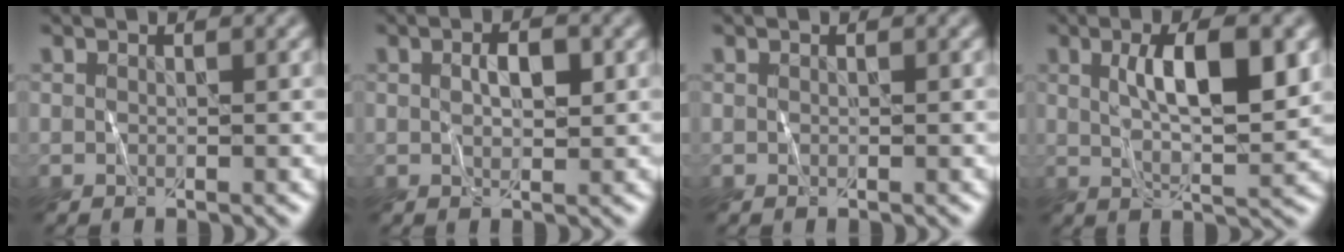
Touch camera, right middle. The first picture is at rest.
{"total": 2.2, "force": [0.6, 1.0, 1.9], "torque": [-0.033, 0.004, 0.010]}
{"total": 0.0}
{"total": 6.8, "force": [1.9, 1.9, 6.2], "torque": [-0.099, 0.005, 0.032]}